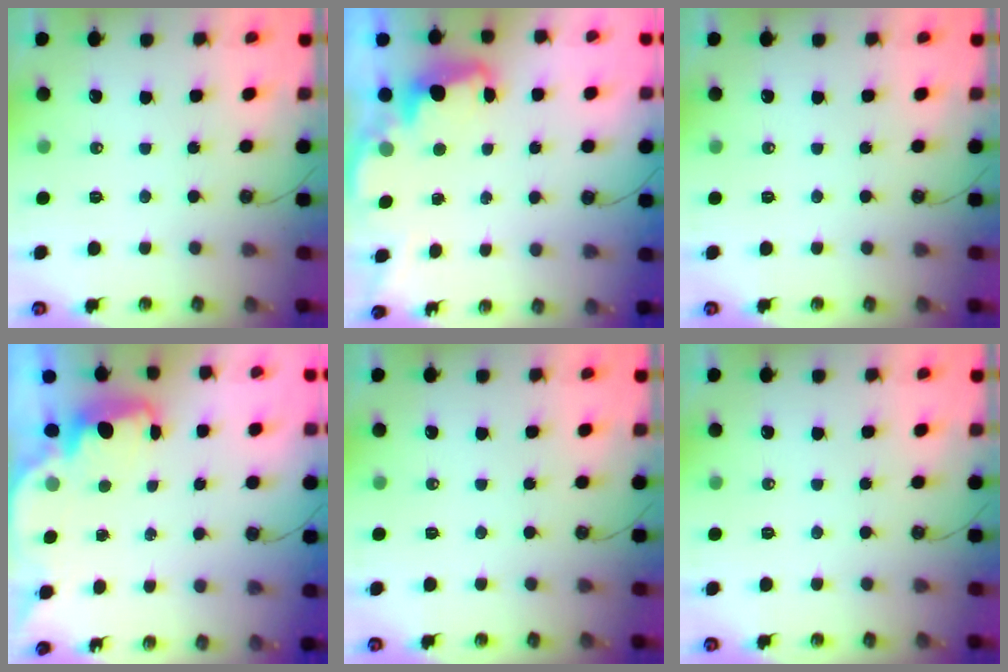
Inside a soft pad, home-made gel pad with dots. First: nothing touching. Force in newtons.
{"total": 2.5, "press": 2.4, "slide": 0.5}
{"total": 0.0}
{"total": 2.3, "press": 2.2, "slide": 0.6}
{"total": 0.0}
{"total": 0.0}